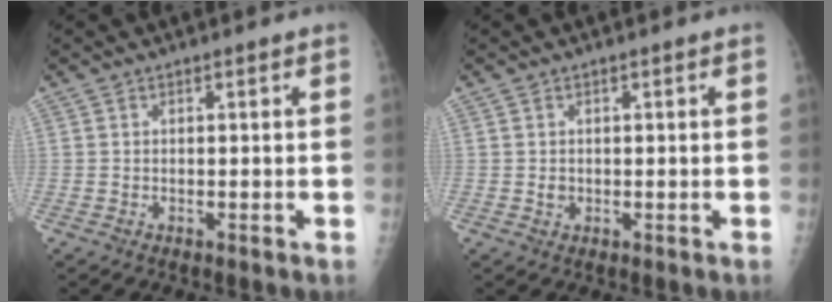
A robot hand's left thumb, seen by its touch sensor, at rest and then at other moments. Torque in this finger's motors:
{"motor_torque": [0.40, 0.62, 0.17, 0.04, 0.00]}